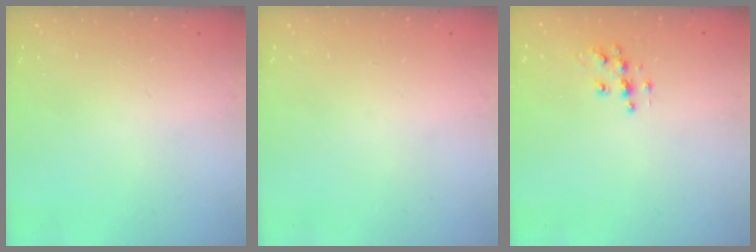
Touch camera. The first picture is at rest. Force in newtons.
{"total": 0.0}
{"total": 6.1, "press": 6.1, "slide": 0.3}